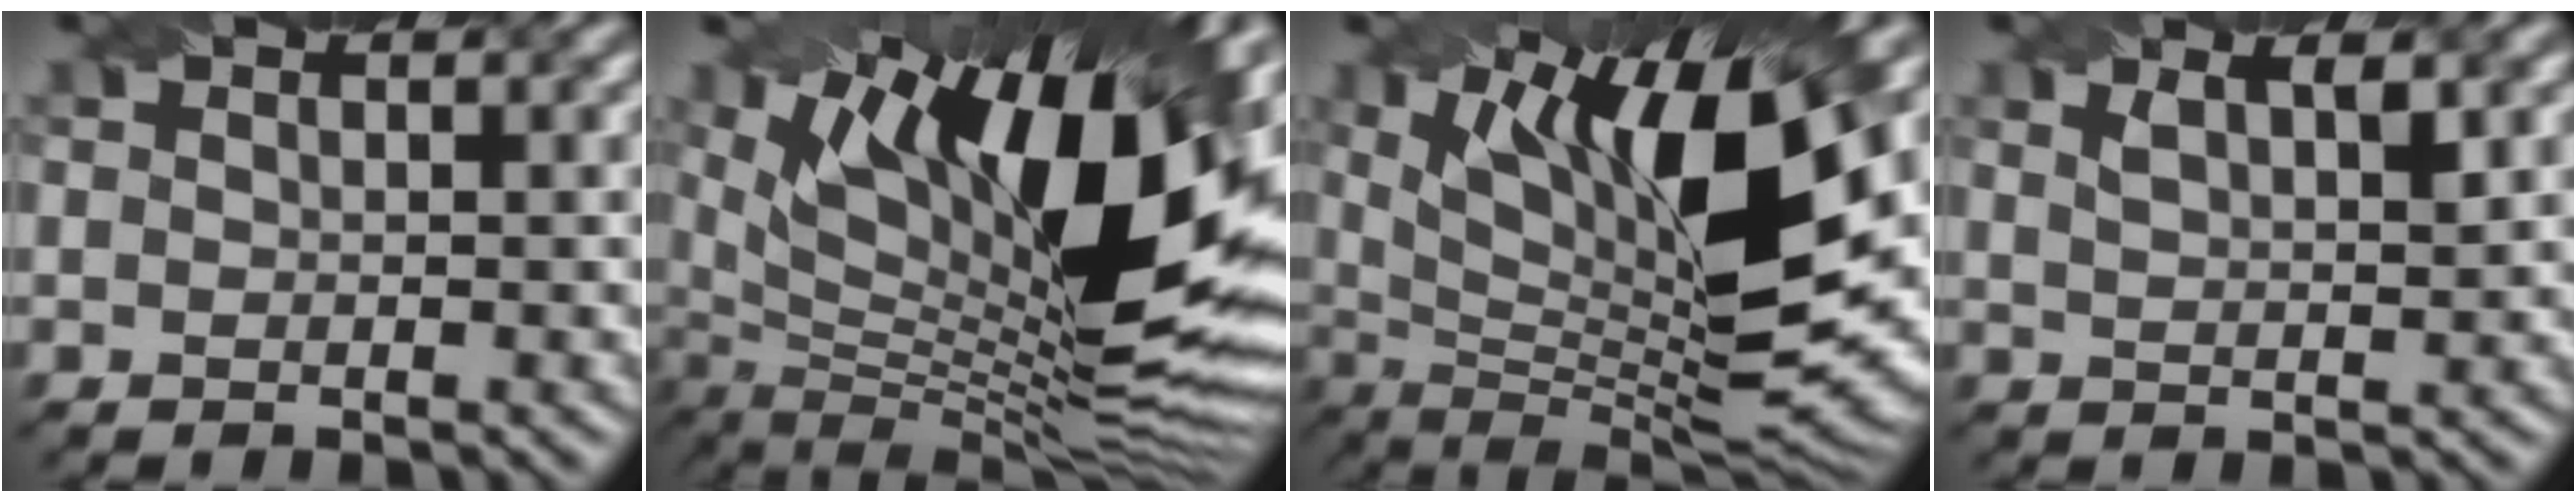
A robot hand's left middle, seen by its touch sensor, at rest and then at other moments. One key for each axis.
{"total": 18.6, "fx": 6.6, "fy": 6.4, "fz": 16.2, "tx": -0.247, "ty": 0.024, "tz": 0.120}
{"total": 16.7, "fx": 5.2, "fy": 5.1, "fz": 15.0, "tx": -0.241, "ty": 0.000, "tz": 0.095}
{"total": 2.7, "fx": 1.6, "fy": 0.9, "fz": 2.0, "tx": -0.021, "ty": 0.003, "tz": 0.022}